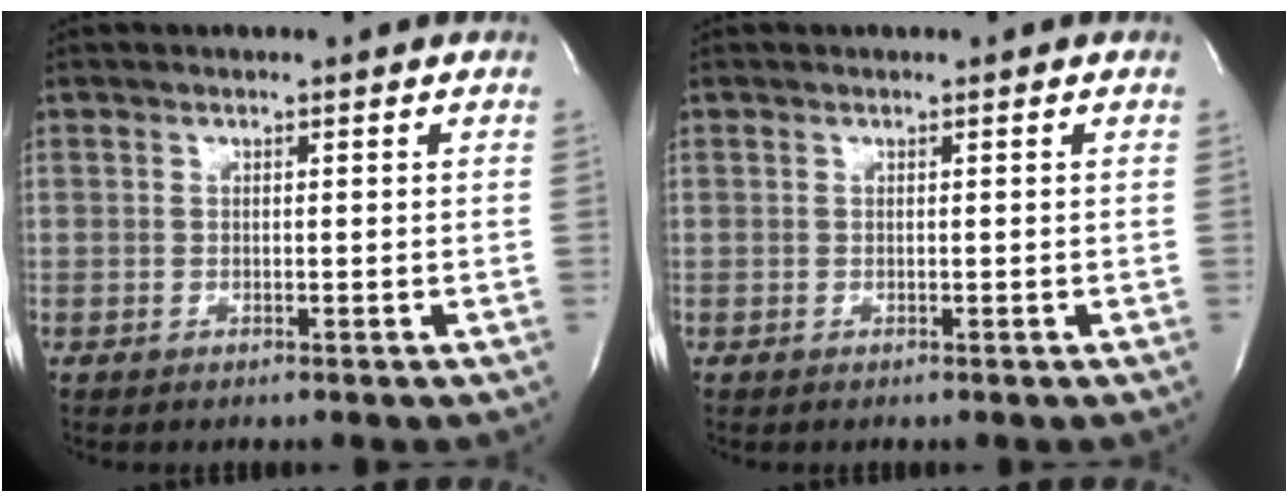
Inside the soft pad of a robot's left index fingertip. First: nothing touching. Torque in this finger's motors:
{"motor_torque": [-0.03, 0.12, 0.00, -0.01]}